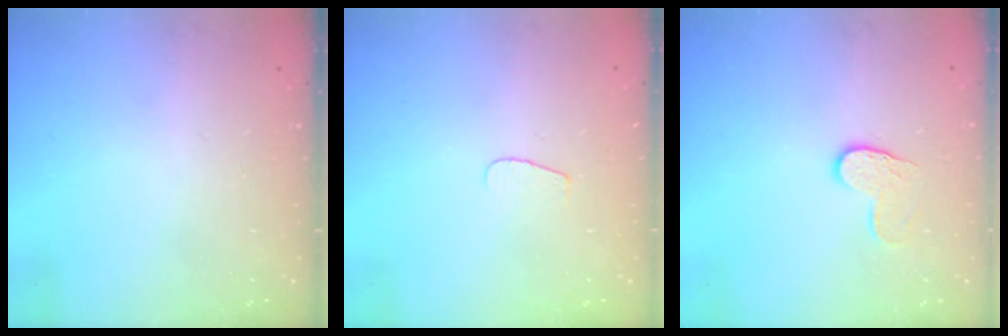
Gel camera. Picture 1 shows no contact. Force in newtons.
{"total": 3.4, "press": 3.4, "slide": 0.4}
{"total": 6.4, "press": 6.4, "slide": 0.6}